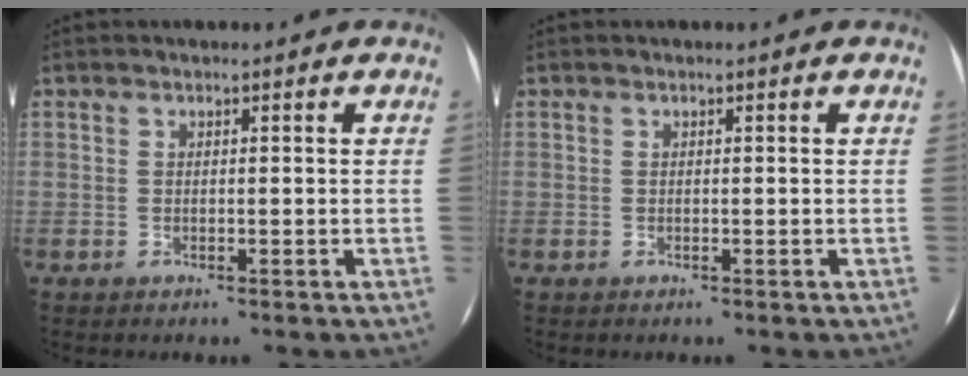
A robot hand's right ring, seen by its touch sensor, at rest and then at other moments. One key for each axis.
{"total": 0.0}